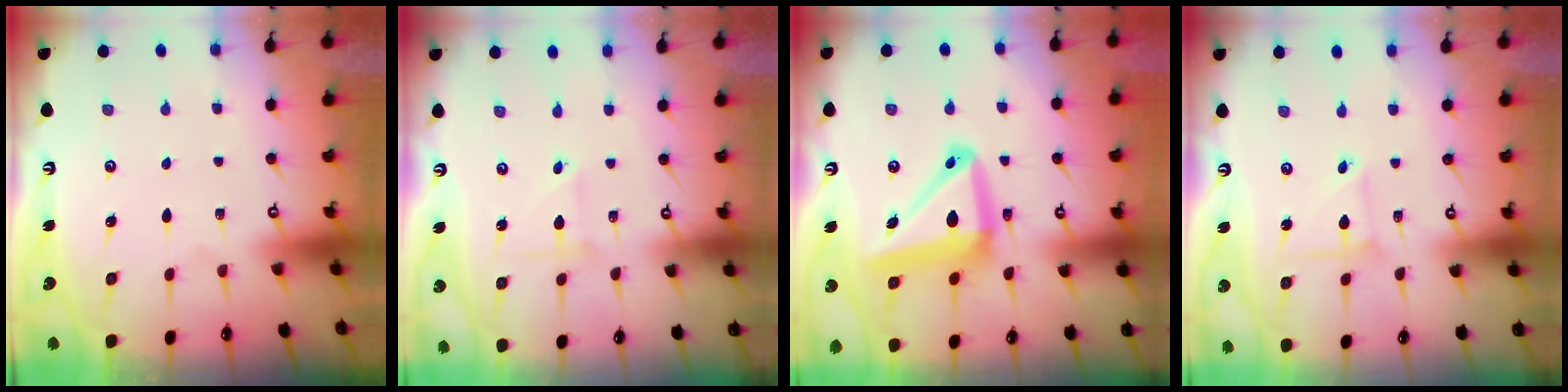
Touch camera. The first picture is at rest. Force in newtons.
{"total": 1.4, "press": 1.4, "slide": 0.1}
{"total": 15.3, "press": 15.1, "slide": 1.9}
{"total": 3.1, "press": 3.1, "slide": 0.3}